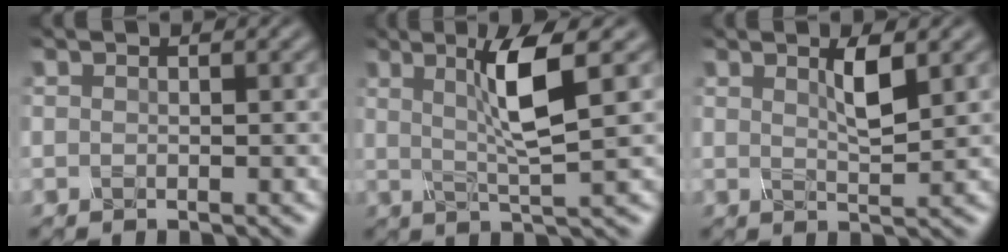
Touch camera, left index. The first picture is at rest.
{"total": 5.0, "force": [1.1, 0.4, 4.8], "torque": [-0.094, -0.003, 0.025]}
{"total": 2.4, "force": [1.0, 0.5, 2.1], "torque": [-0.037, -0.005, 0.017]}